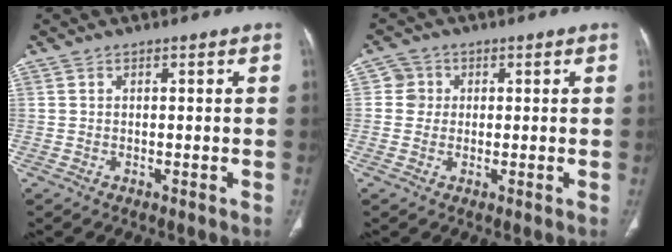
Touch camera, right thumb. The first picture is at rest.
{"total": 3.0, "force": [0.5, 3.0, 0.3], "torque": [0.019, 0.005, 0.003]}